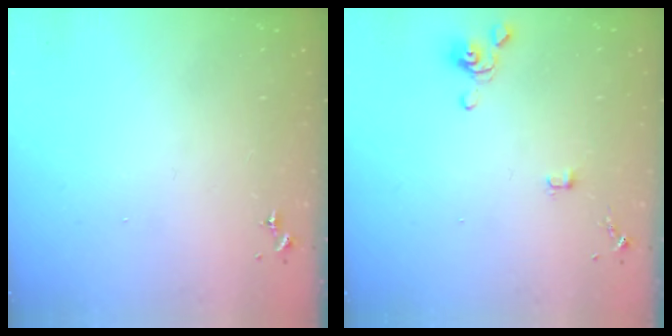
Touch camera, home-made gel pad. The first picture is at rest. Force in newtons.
{"total": 4.0, "press": 3.9, "slide": 0.8}